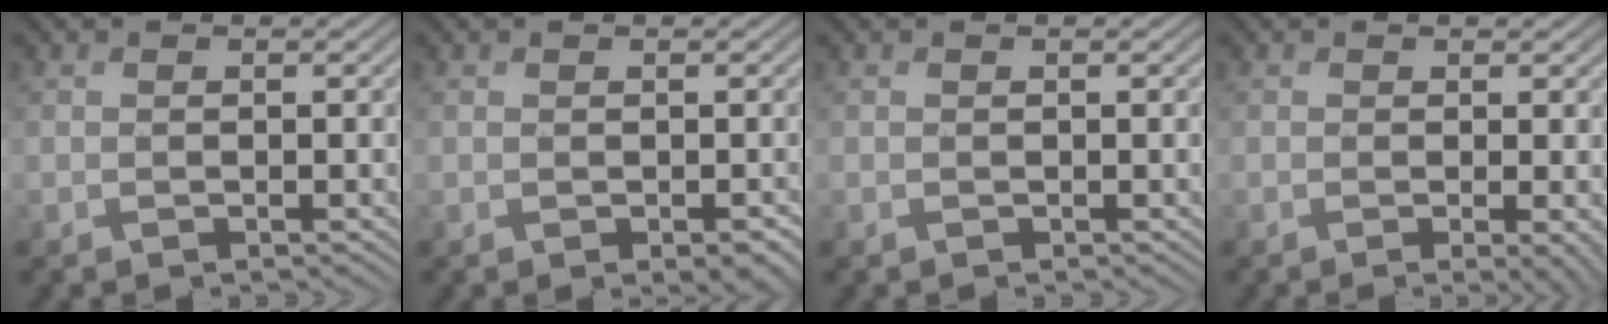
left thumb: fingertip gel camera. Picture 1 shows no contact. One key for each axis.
{"total": 1.9, "fx": -0.7, "fy": 1.0, "fz": 1.4, "tx": -0.020, "ty": -0.007, "tz": -0.006}
{"total": 0.0}
{"total": 2.8, "fx": -0.6, "fy": 0.6, "fz": 2.7, "tx": -0.042, "ty": -0.006, "tz": -0.012}